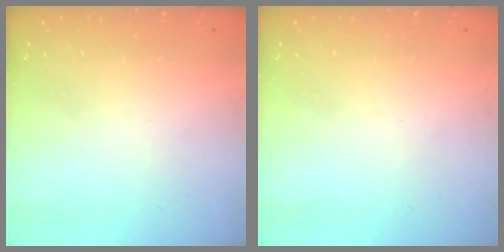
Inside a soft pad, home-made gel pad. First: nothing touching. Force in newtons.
{"total": 0.0}